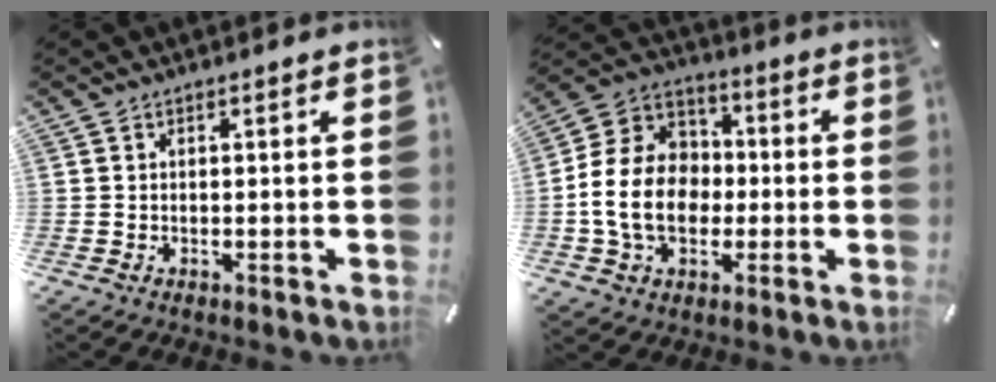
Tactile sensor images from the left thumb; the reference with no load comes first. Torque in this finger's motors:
{"motor_torque": [0.06, 1.72, 1.13, -0.76, 0.55]}